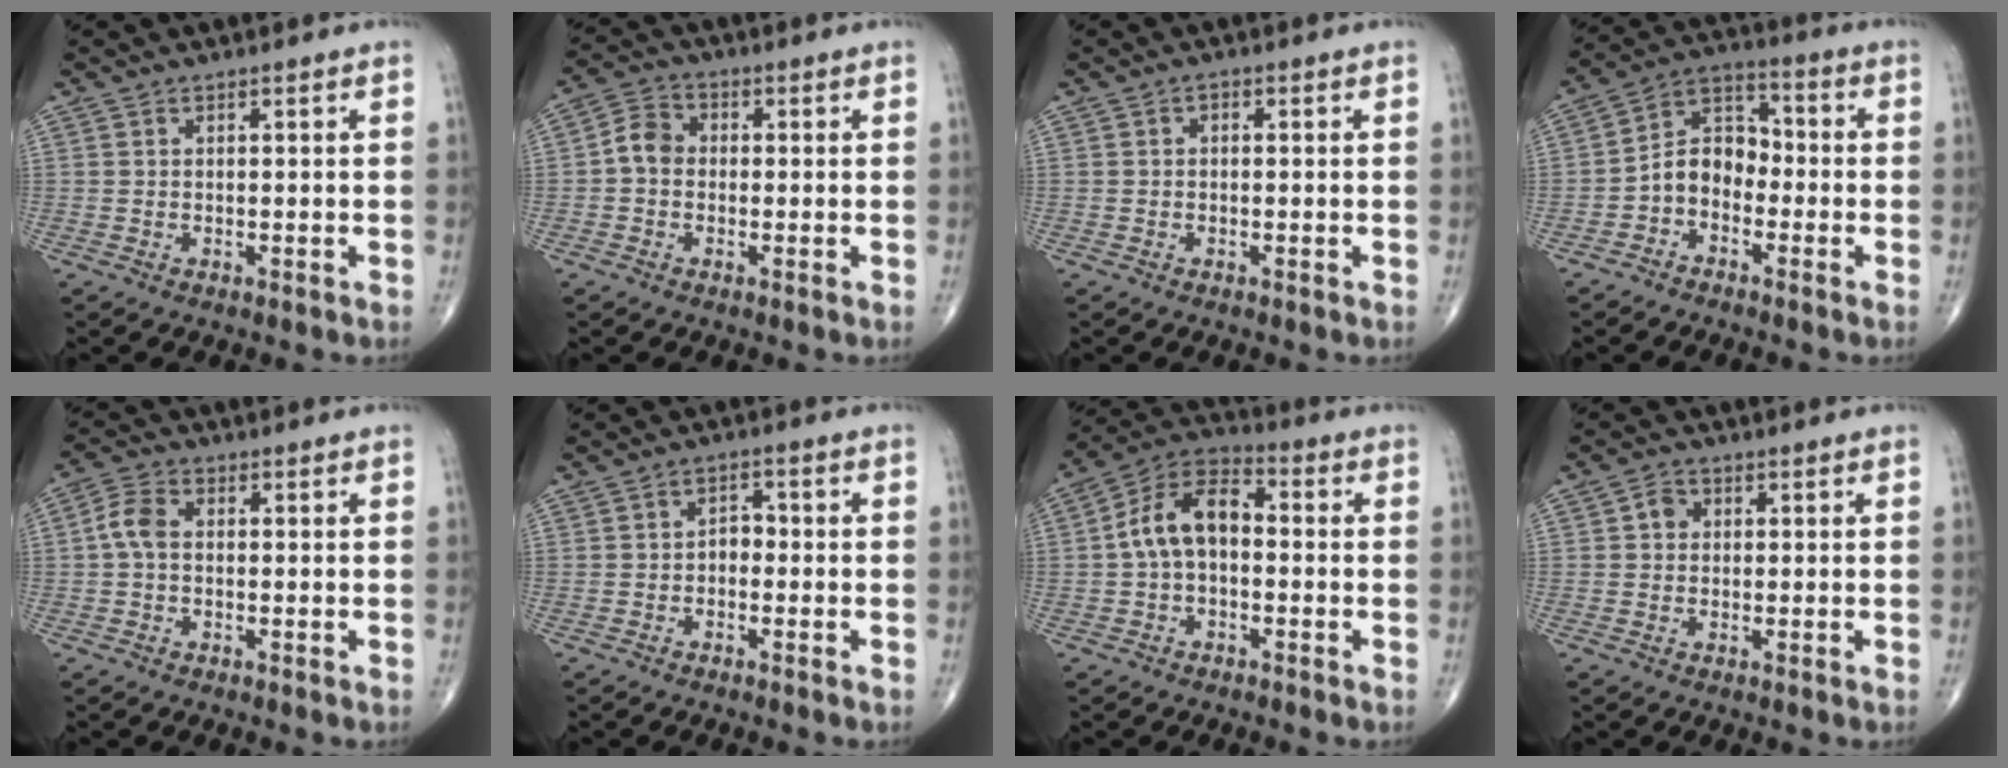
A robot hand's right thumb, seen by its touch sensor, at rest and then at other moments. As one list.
[{"total": 4.8, "force": [-0.5, 3.9, 2.7], "torque": [-0.040, 0.017, -0.021]}, {"total": 1.0, "force": [0.0, 0.7, 0.7], "torque": [-0.004, 0.003, -0.006]}, {"total": 8.1, "force": [-2.6, 5.8, 4.9], "torque": [-0.063, 0.042, -0.064]}, {"total": 4.5, "force": [-0.1, 2.9, 3.4], "torque": [-0.067, 0.013, -0.010]}, {"total": 2.6, "force": [-0.8, 1.8, 1.7], "torque": [-0.013, 0.017, -0.023]}, {"total": 10.8, "force": [-0.2, 6.5, 8.5], "torque": [-0.147, 0.039, -0.018]}, {"total": 2.4, "force": [0.3, 2.1, 1.2], "torque": [-0.009, 0.007, 0.000]}]